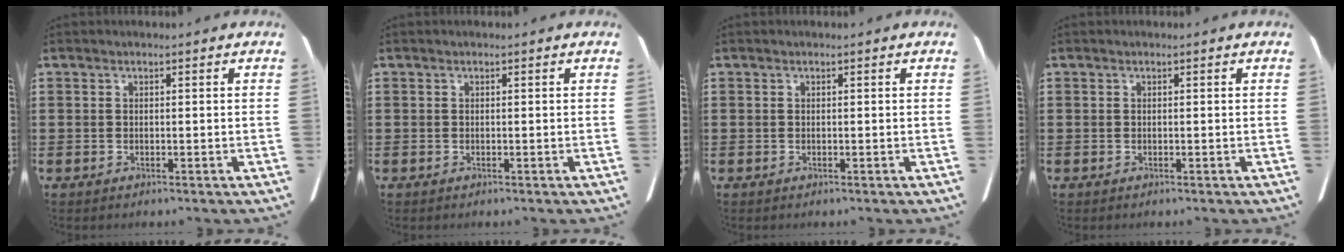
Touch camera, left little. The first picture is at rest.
{"total": 0.0}
{"total": 0.0}
{"total": 0.0}